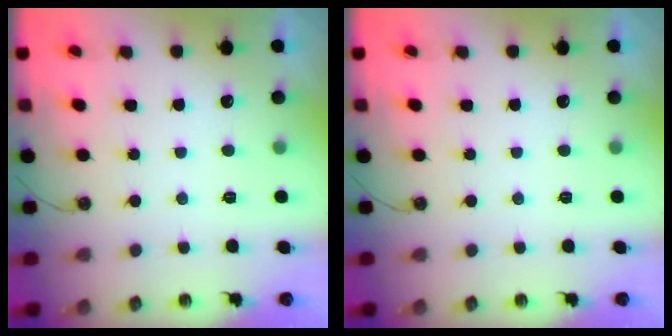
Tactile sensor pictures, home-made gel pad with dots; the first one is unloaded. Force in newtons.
{"total": 0.0}